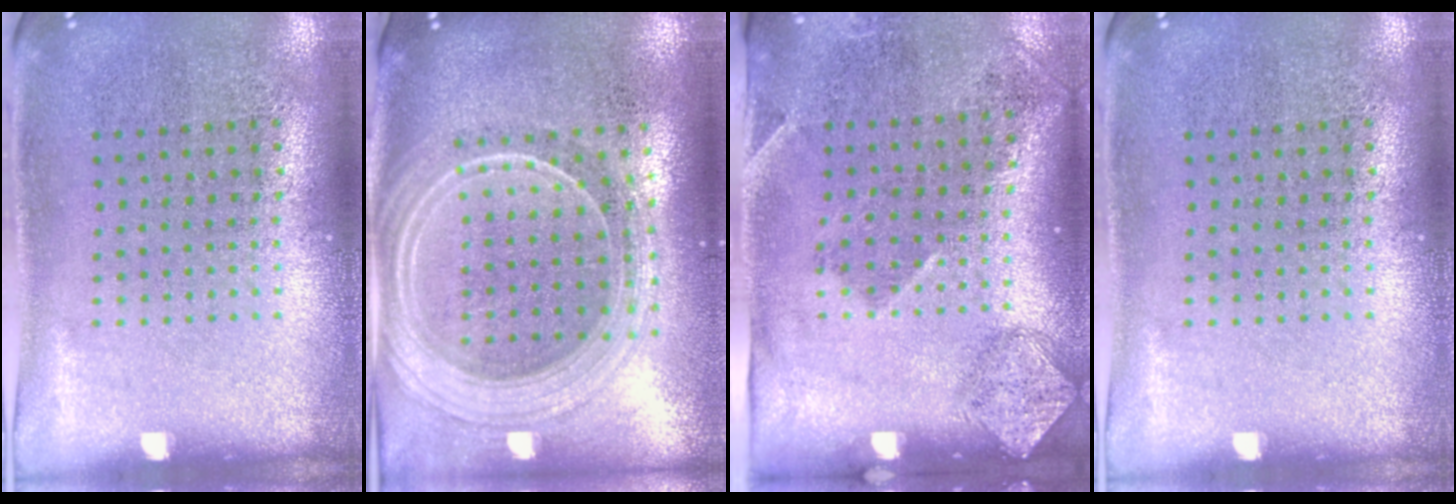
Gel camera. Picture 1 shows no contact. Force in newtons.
{"total": 2.5, "press": 2.1, "slide": 1.2}
{"total": 1.9, "press": 1.2, "slide": 1.4}
{"total": 0.0}